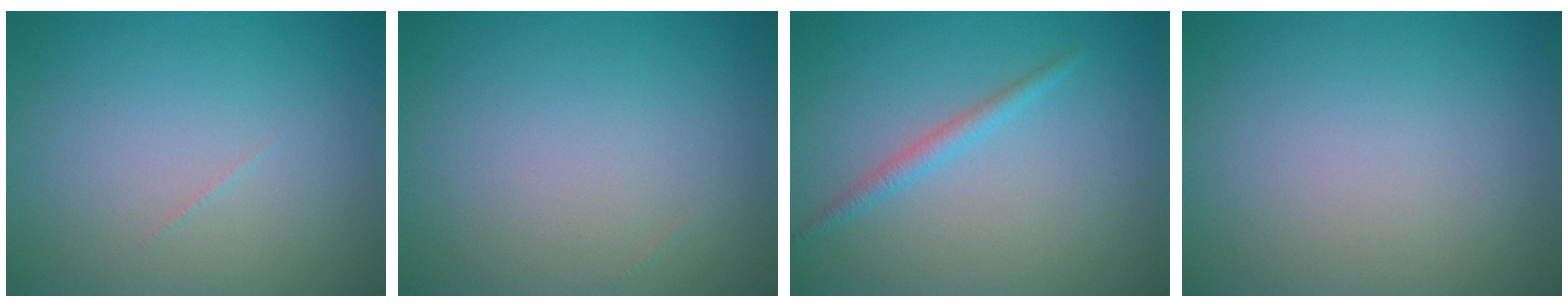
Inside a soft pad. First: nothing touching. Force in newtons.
{"total": 0.0}
{"total": 1.4, "press": 1.4, "slide": 0.1}
{"total": 0.0}